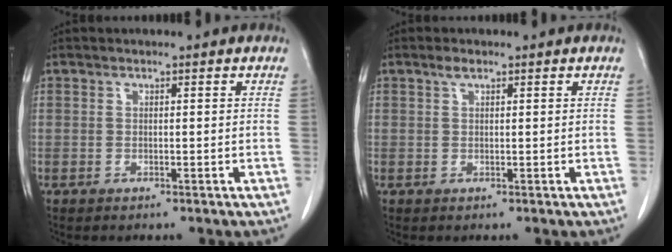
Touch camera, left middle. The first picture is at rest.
{"total": 1.1, "force": [0.8, 0.3, 0.7], "torque": [-0.014, 0.004, 0.015]}